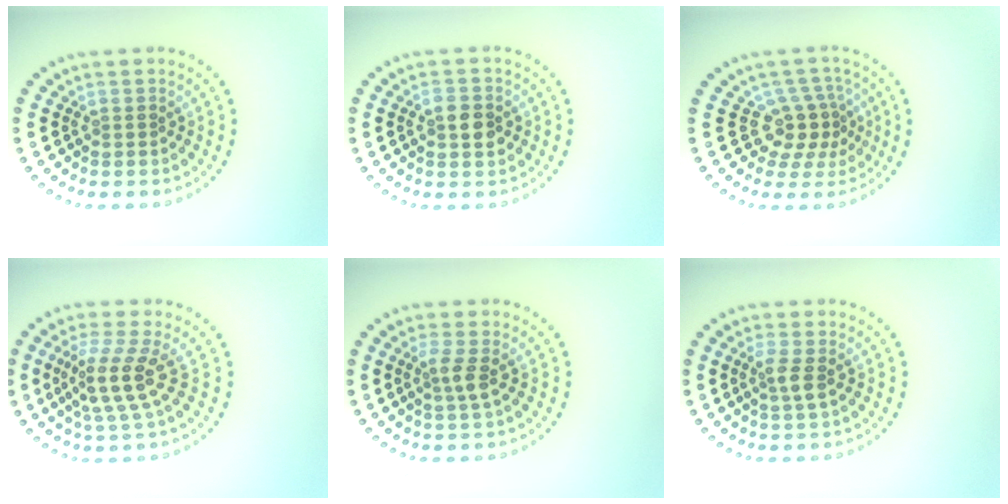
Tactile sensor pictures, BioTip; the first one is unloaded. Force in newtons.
{"total": 2.5, "press": 2.5, "slide": 0.2}
{"total": 3.4, "press": 2.5, "slide": 2.3}
{"total": 3.7, "press": 2.8, "slide": 2.5}
{"total": 1.9, "press": 1.4, "slide": 1.3}
{"total": 1.7, "press": 1.4, "slide": 1.0}